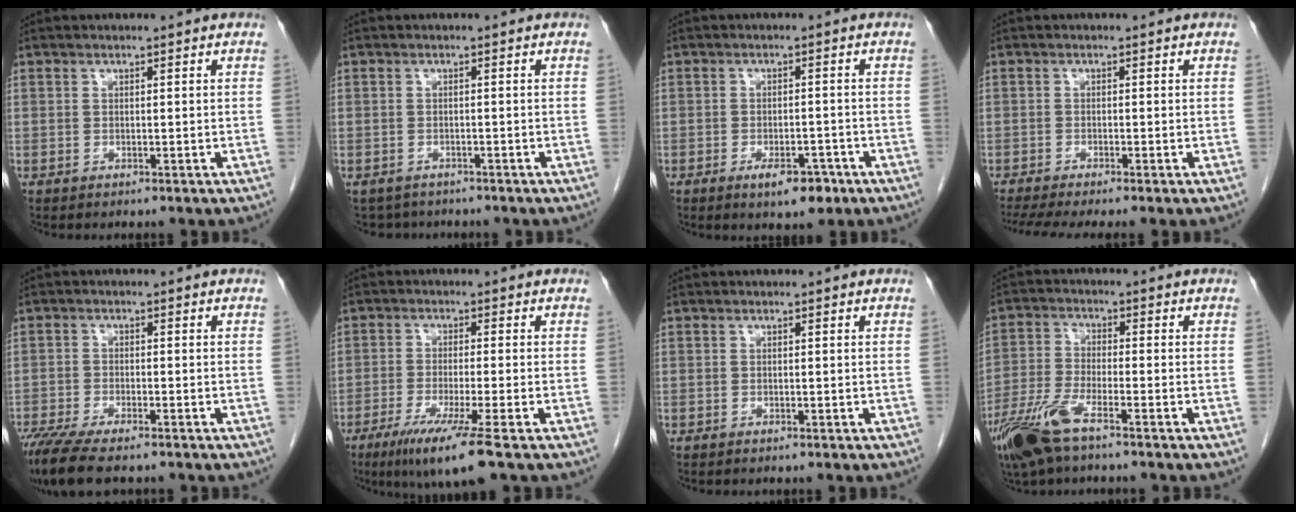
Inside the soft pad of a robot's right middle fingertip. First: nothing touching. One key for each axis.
{"total": 4.0, "fx": -3.5, "fy": 1.9, "fz": 0.2, "tx": 0.000, "ty": 0.002, "tz": -0.048}
{"total": 4.8, "fx": -2.9, "fy": 1.9, "fz": 3.4, "tx": -0.049, "ty": 0.000, "tz": -0.036}
{"total": 6.4, "fx": -5.1, "fy": -0.1, "fz": 3.7, "tx": -0.060, "ty": -0.012, "tz": -0.086}
{"total": 9.4, "fx": -7.6, "fy": 1.8, "fz": 5.3, "tx": -0.089, "ty": -0.018, "tz": -0.125}
{"total": 8.5, "fx": -5.2, "fy": -0.8, "fz": 6.7, "tx": -0.120, "ty": -0.027, "tz": -0.092}
{"total": 0.0}
{"total": 8.7, "fx": -5.8, "fy": 1.7, "fz": 6.3, "tx": -0.141, "ty": -0.018, "tz": -0.115}